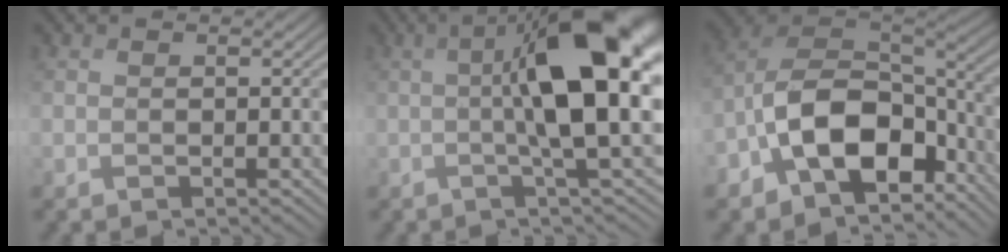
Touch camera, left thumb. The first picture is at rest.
{"total": 12.3, "force": [1.0, 2.9, 11.9], "torque": [-0.185, 0.012, 0.014]}
{"total": 13.4, "force": [-6.1, 8.0, 8.9], "torque": [-0.177, -0.013, -0.133]}